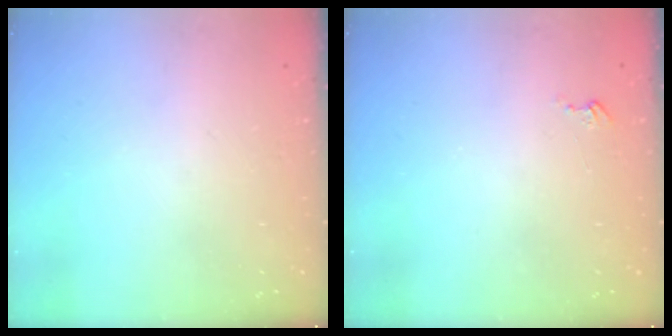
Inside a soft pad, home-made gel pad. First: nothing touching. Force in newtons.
{"total": 2.7, "press": 2.7, "slide": 0.3}